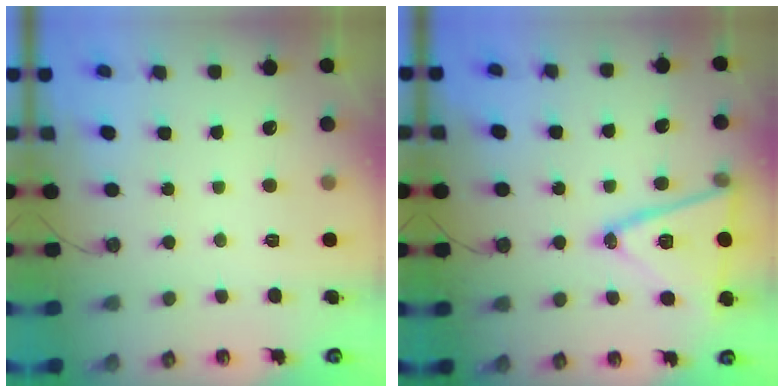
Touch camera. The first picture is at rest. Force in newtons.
{"total": 17.6, "press": 17.3, "slide": 3.4}